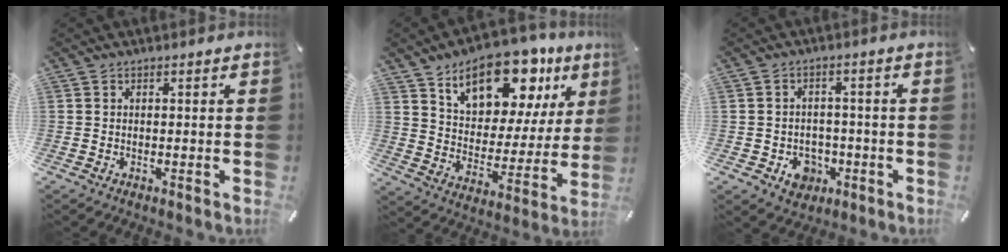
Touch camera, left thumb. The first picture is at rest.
{"total": 18.3, "force": [12.4, 10.0, 8.9], "torque": [-0.131, -0.087, 0.214]}
{"total": 6.1, "force": [-2.2, 5.2, 2.2], "torque": [-0.027, 0.011, -0.037]}